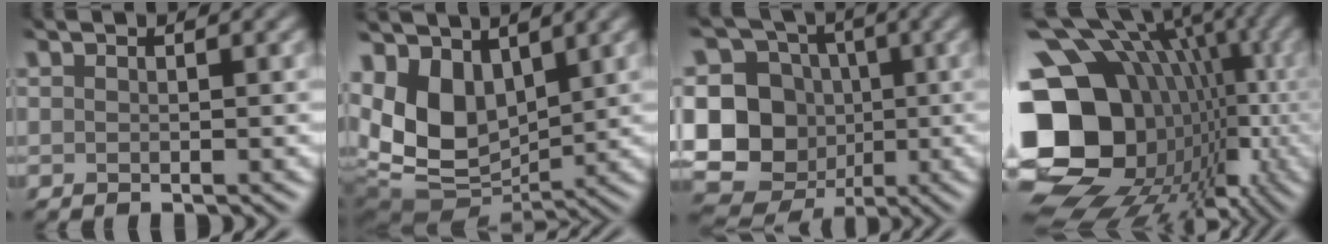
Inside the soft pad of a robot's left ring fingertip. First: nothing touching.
{"total": 9.9, "force": [1.4, 6.7, 7.2], "torque": [-0.153, 0.004, 0.039]}
{"total": 13.2, "force": [-2.4, 11.7, 5.5], "torque": [-0.104, 0.008, -0.063]}
{"total": 19.8, "force": [-4.0, 16.2, 10.7], "torque": [-0.181, -0.005, -0.052]}